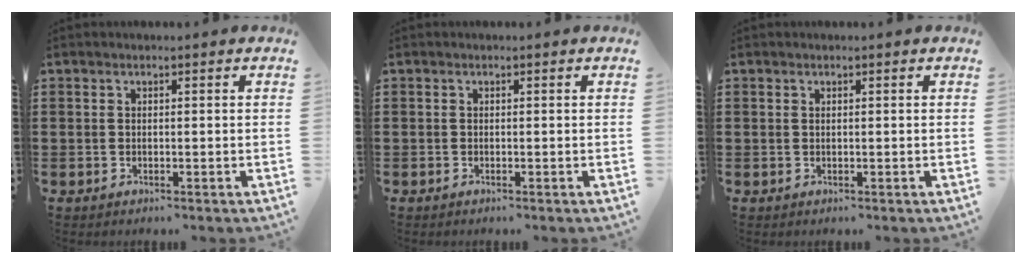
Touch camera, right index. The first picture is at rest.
{"total": 0.0}
{"total": 0.0}